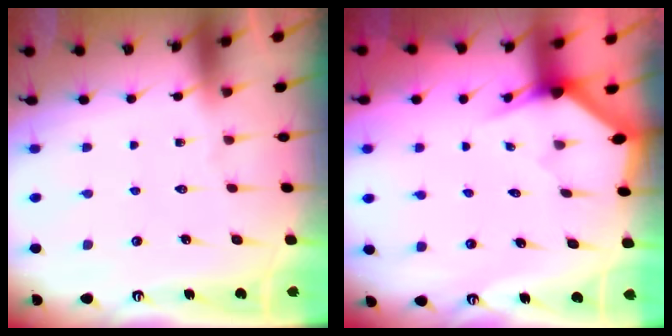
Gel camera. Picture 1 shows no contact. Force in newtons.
{"total": 2.2, "press": 2.2, "slide": 0.1}